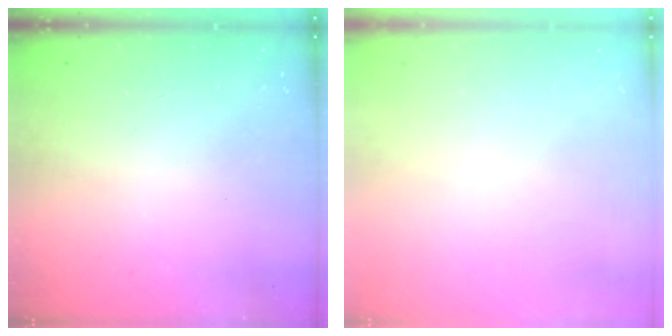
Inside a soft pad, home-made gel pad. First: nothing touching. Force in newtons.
{"total": 0.0}